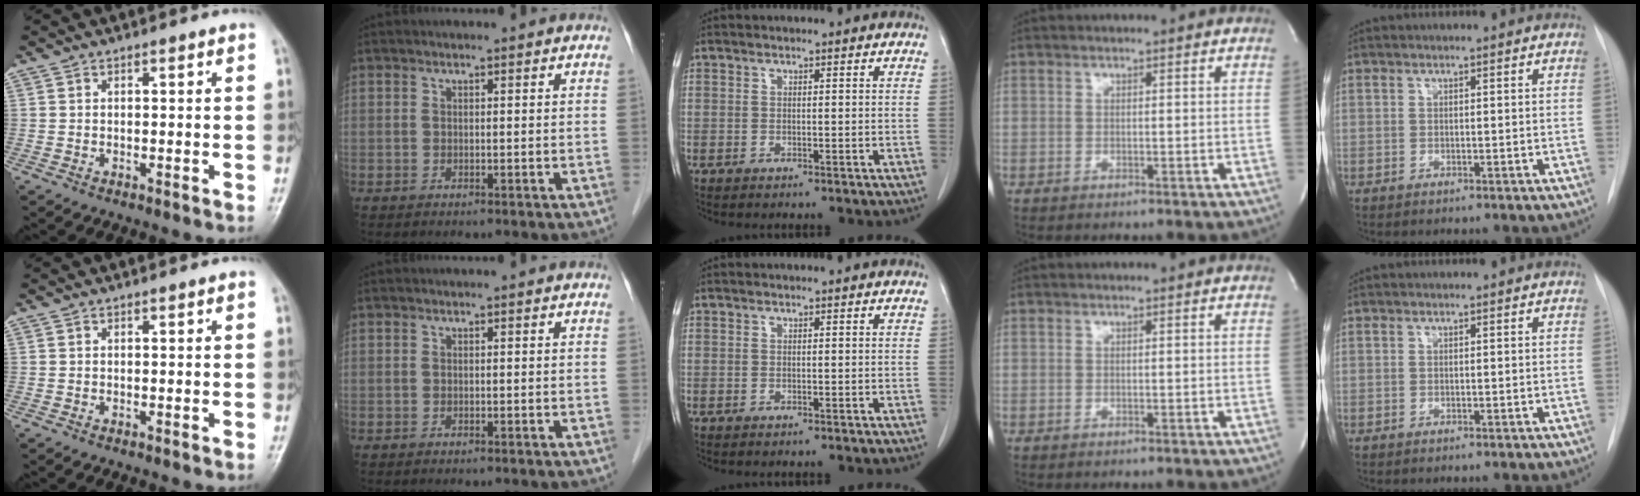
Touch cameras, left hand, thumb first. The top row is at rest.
{}